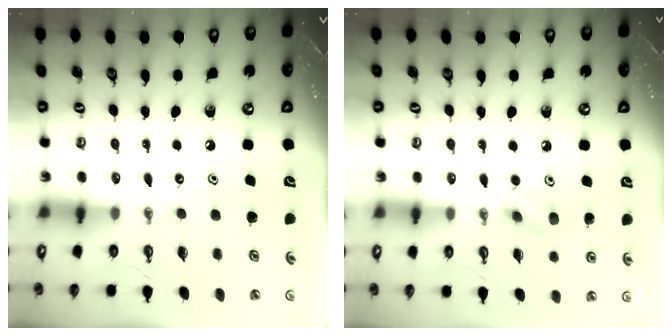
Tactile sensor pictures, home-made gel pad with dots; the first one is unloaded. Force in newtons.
{"total": 5.7, "press": 5.5, "slide": 1.5}